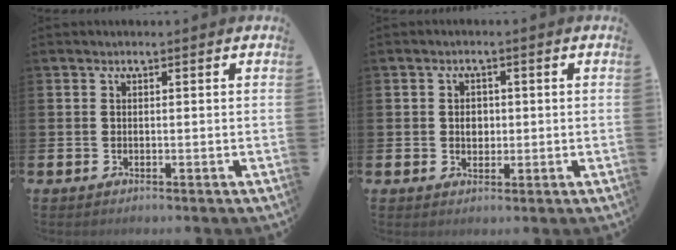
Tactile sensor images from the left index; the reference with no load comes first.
{"total": 2.2, "force": [0.1, 1.8, 1.3], "torque": [0.003, -0.003, -0.007]}